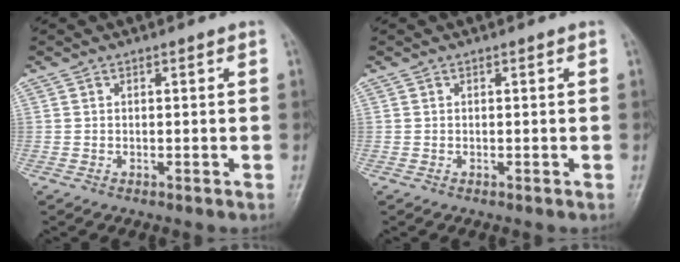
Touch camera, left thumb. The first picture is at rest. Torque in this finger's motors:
{"motor_torque": [0.00, 0.00, -0.08, -0.07, 0.00]}